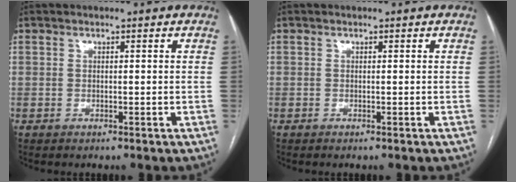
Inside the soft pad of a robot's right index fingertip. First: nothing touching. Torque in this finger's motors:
{"motor_torque": [0.10, -0.11, -0.04, -0.01]}